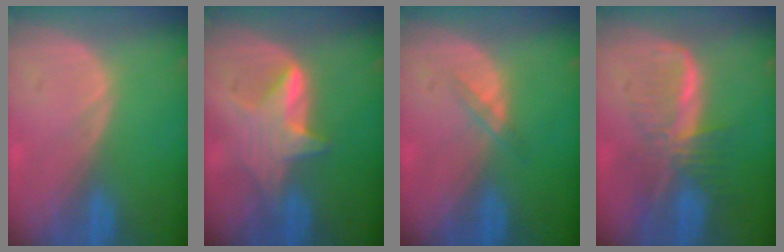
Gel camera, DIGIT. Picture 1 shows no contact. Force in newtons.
{"total": 6.0, "press": 5.8, "slide": 1.4}
{"total": 1.5, "press": 1.5, "slide": 0.1}
{"total": 7.9, "press": 6.9, "slide": 3.9}